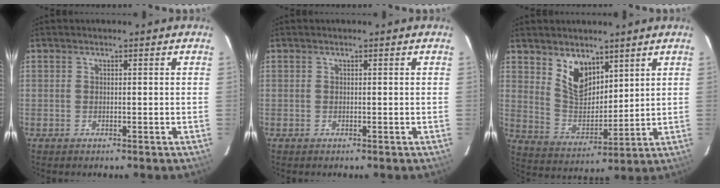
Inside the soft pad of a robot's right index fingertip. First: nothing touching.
{"total": 0.0}
{"total": 9.2, "force": [5.8, 5.3, 4.9], "torque": [-0.084, 0.001, 0.120]}